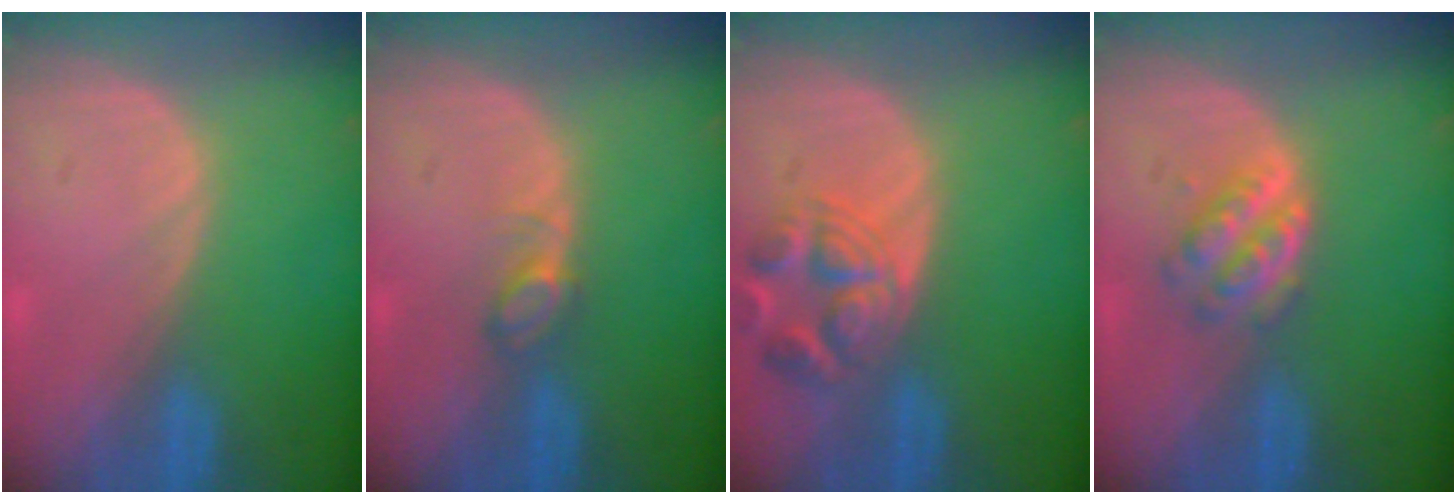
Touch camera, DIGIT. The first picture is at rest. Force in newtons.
{"total": 2.5, "press": 2.4, "slide": 0.3}
{"total": 6.5, "press": 6.3, "slide": 1.6}
{"total": 4.8, "press": 4.4, "slide": 1.9}